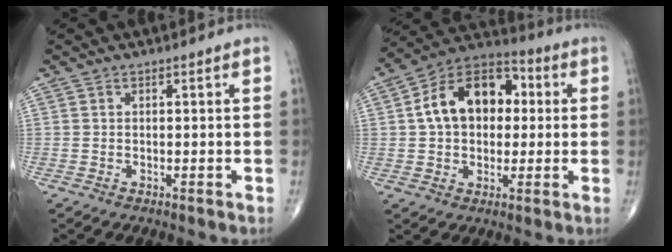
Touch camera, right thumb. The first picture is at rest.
{"total": 16.1, "force": [2.2, 11.0, 11.5], "torque": [-0.157, 0.028, 0.026]}